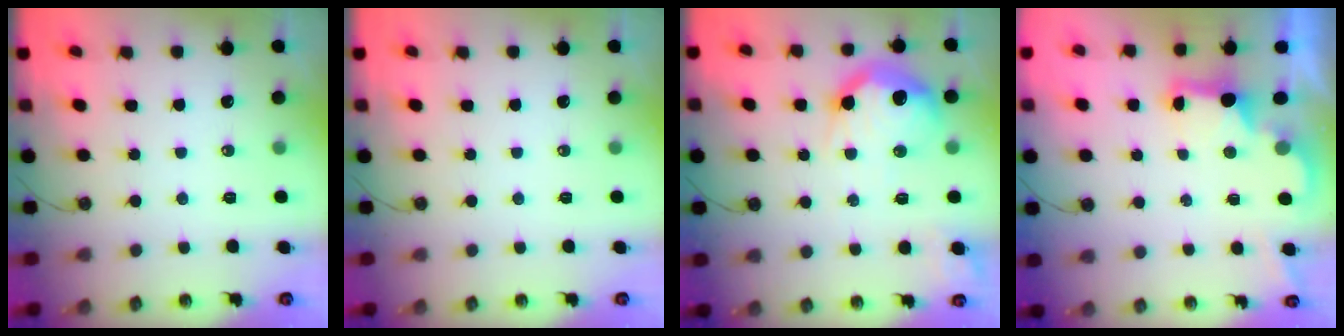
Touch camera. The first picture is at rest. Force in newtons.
{"total": 0.0}
{"total": 20.4, "press": 20.3, "slide": 1.9}
{"total": 2.4, "press": 2.3, "slide": 0.7}